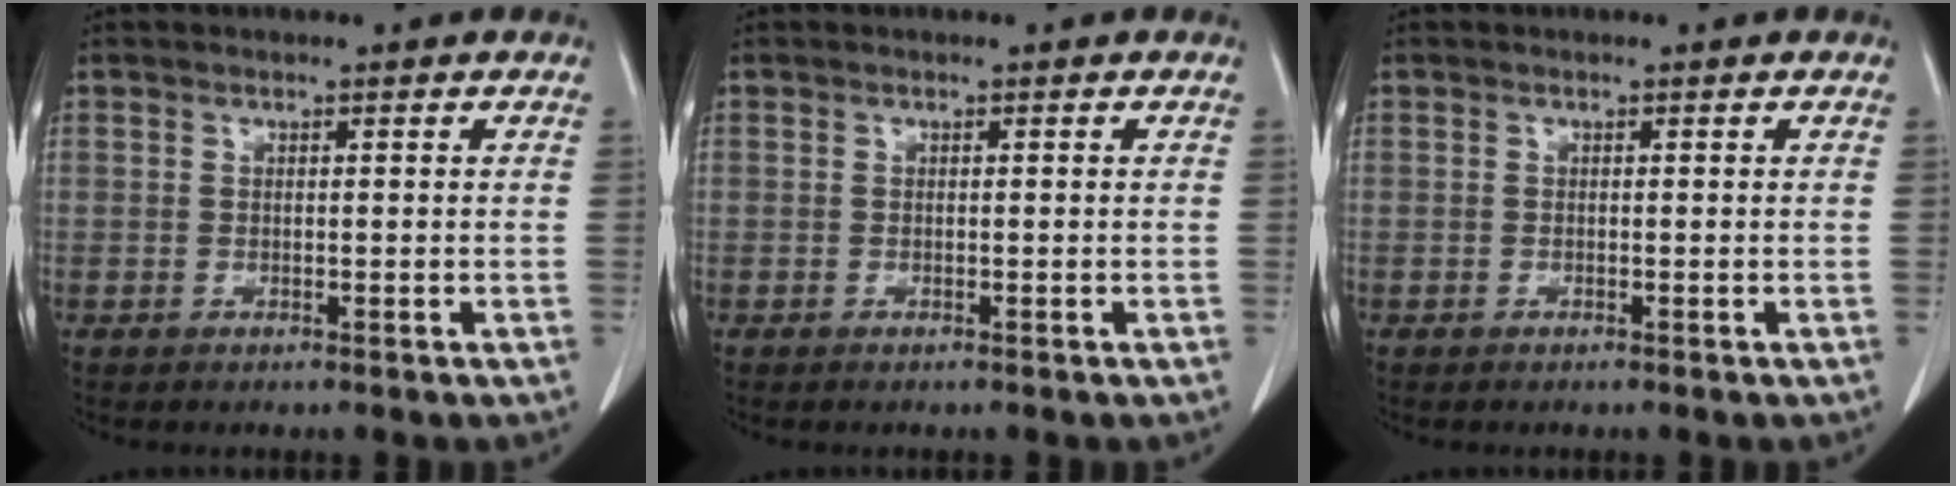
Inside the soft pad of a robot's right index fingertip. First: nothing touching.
{"total": 0.0}
{"total": 0.0}